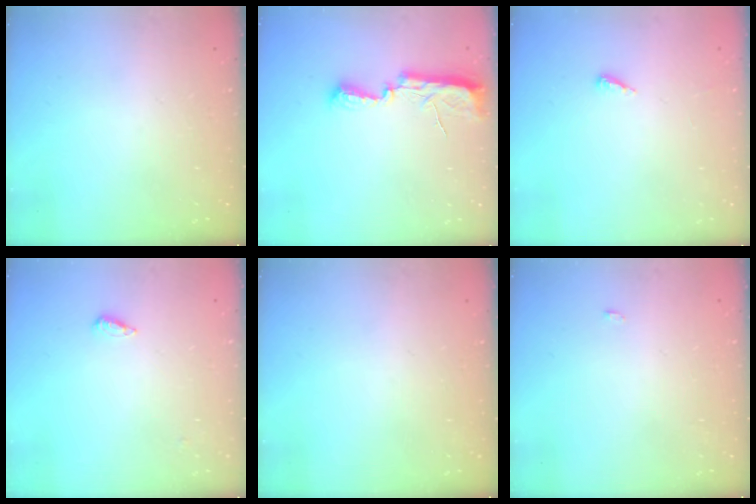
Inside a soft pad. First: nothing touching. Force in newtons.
{"total": 10.5, "press": 9.1, "slide": 5.2}
{"total": 2.8, "press": 2.8, "slide": 0.2}
{"total": 2.2, "press": 2.2, "slide": 0.5}
{"total": 0.0}
{"total": 6.7, "press": 2.2, "slide": 6.3}